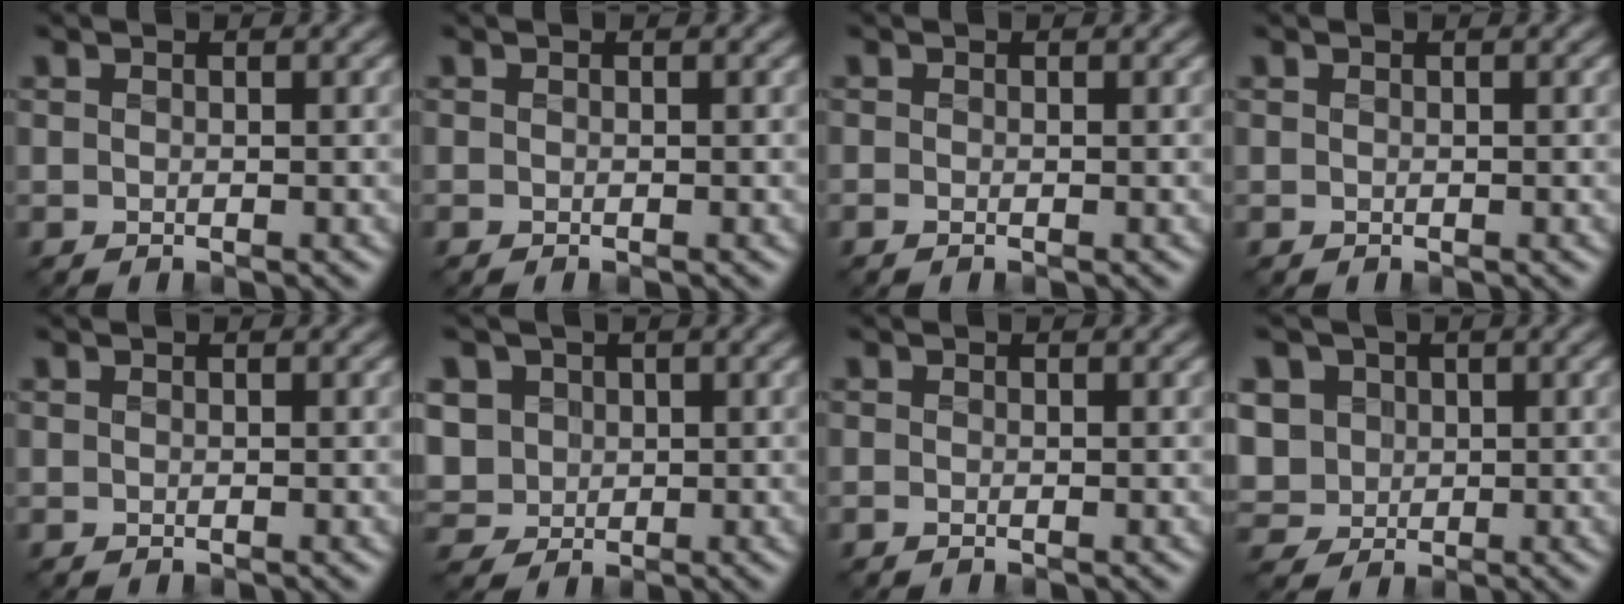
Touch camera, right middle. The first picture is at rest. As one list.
[{"total": 0.0}, {"total": 0.6, "force": [-0.3, 0.2, 0.4], "torque": [-0.013, -0.003, -0.008]}, {"total": 0.0}, {"total": 0.0}, {"total": 6.1, "force": [1.8, 5.2, 2.6], "torque": [-0.072, 0.021, 0.023]}, {"total": 0.6, "force": [-0.4, 0.3, 0.4], "torque": [-0.011, -0.003, -0.009]}, {"total": 7.0, "force": [1.9, 6.0, 3.1], "torque": [-0.077, 0.022, 0.019]}]